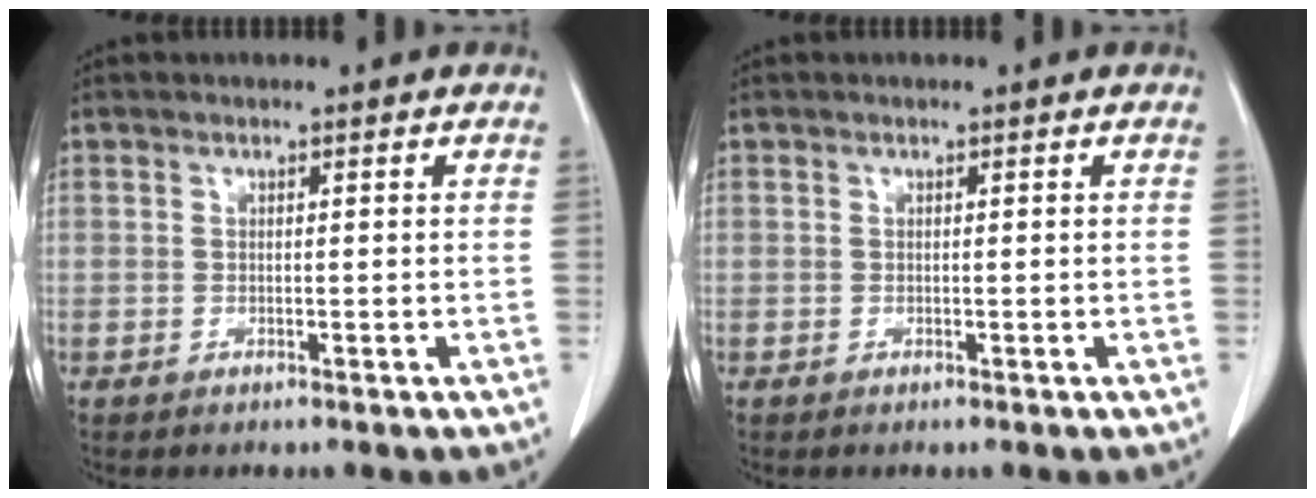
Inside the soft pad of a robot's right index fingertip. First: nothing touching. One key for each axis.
{"total": 0.0}